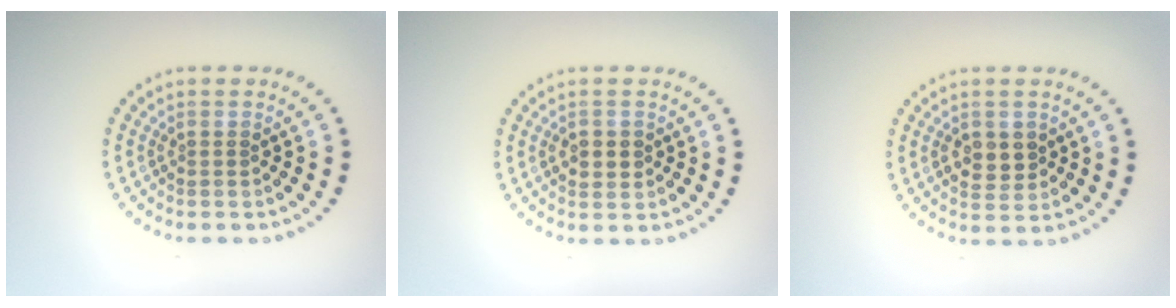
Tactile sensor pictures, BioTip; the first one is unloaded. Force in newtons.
{"total": 1.9, "press": 1.9, "slide": 0.2}
{"total": 2.5, "press": 2.5, "slide": 0.3}